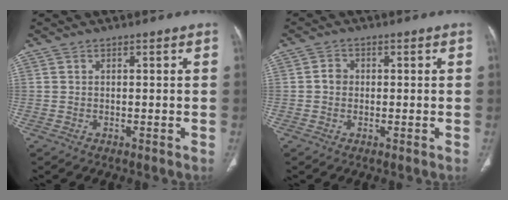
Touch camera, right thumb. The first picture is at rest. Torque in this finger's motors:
{"motor_torque": [0.46, 0.75, 0.58, -0.47, -0.01]}